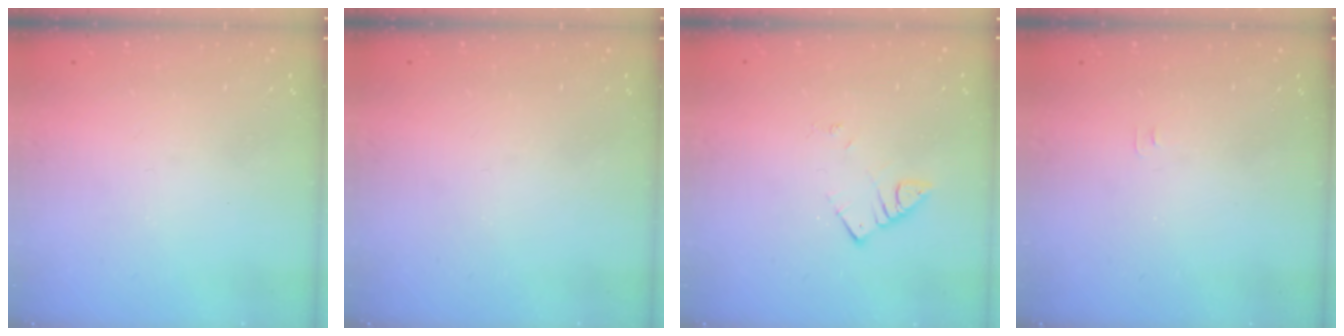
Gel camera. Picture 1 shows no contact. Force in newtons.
{"total": 0.0}
{"total": 2.7, "press": 2.7, "slide": 0.2}
{"total": 2.9, "press": 2.9, "slide": 0.3}